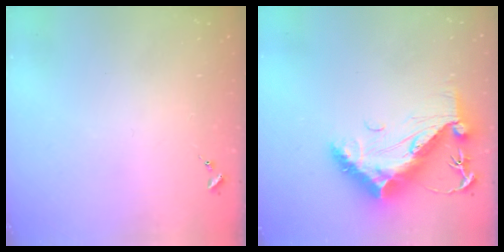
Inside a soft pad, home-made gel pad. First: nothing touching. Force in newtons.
{"total": 19.4, "press": 19.3, "slide": 1.7}